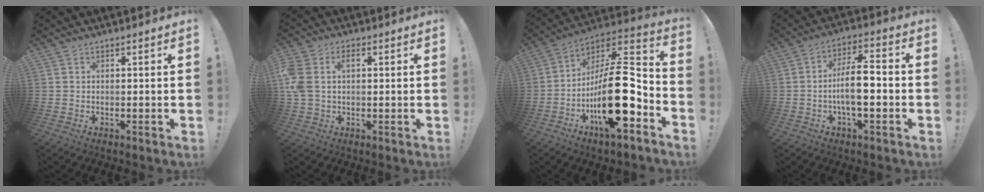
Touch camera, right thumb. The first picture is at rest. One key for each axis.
{"total": 6.9, "fx": 1.2, "fy": 4.9, "fz": 4.6, "tx": -0.116, "ty": 0.006, "tz": 0.019}
{"total": 23.5, "fx": -6.4, "fy": 9.4, "fz": 20.5, "tx": -0.344, "ty": 0.032, "tz": -0.101}
{"total": 9.3, "fx": -1.9, "fy": 3.3, "fz": 8.5, "tx": -0.155, "ty": 0.014, "tz": -0.036}